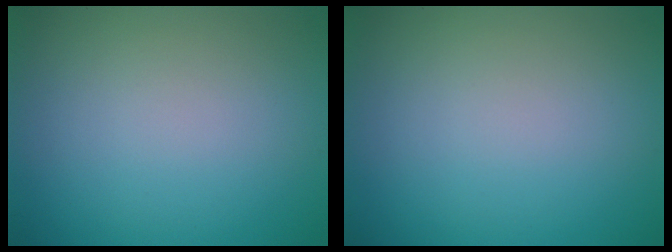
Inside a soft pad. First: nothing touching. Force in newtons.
{"total": 0.0}